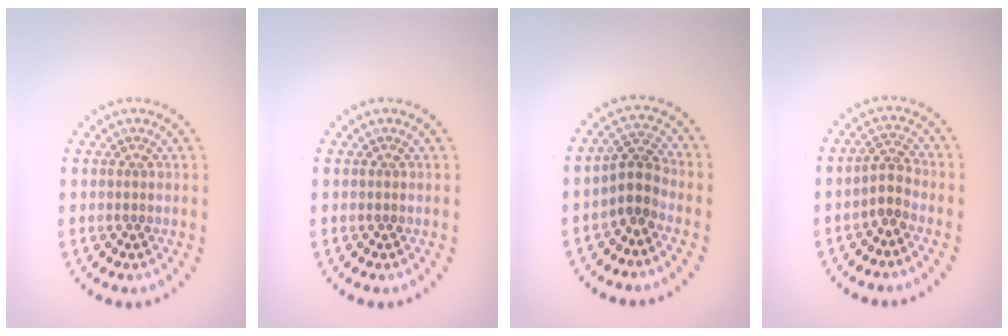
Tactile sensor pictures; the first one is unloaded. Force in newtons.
{"total": 0.0}
{"total": 2.5, "press": 1.9, "slide": 1.6}
{"total": 2.0, "press": 1.5, "slide": 1.3}